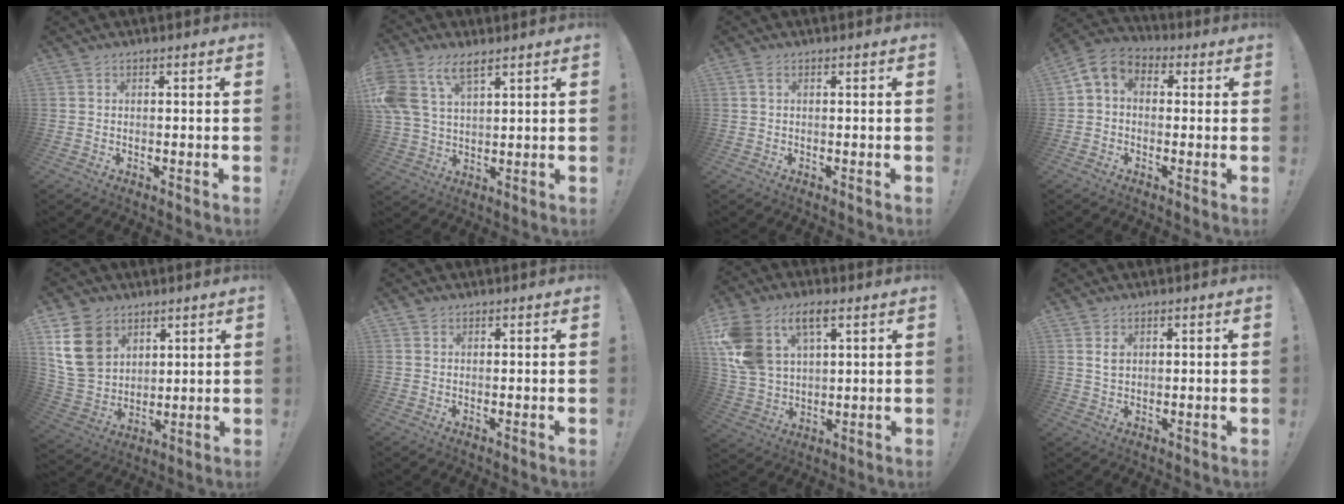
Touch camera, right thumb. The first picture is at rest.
{"total": 11.4, "force": [6.2, 6.3, 7.3], "torque": [-0.162, -0.011, 0.123]}
{"total": 1.1, "force": [0.3, 0.5, 1.0], "torque": [-0.021, 0.003, 0.005]}
{"total": 6.4, "force": [0.7, 5.2, 3.7], "torque": [-0.074, 0.010, 0.019]}
{"total": 15.5, "force": [7.3, 11.7, 6.9], "torque": [-0.124, -0.036, 0.147]}
{"total": 0.8, "force": [0.5, 0.6, 0.0], "torque": [0.002, 0.000, 0.008]}
{"total": 15.0, "force": [7.2, 9.5, 9.0], "torque": [-0.199, -0.023, 0.141]}
{"total": 3.0, "force": [1.5, 2.1, 1.6], "torque": [-0.012, -0.003, 0.022]}